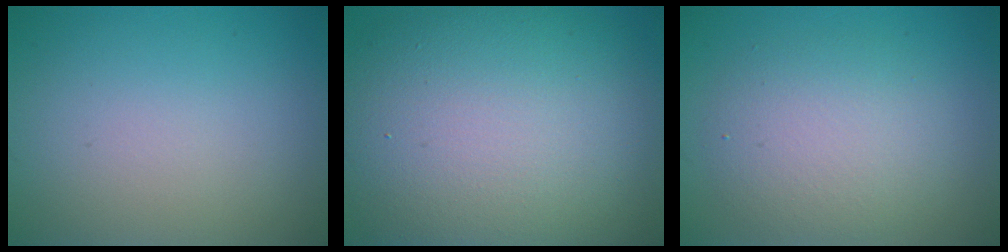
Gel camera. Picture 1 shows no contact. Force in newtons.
{"total": 14.5, "press": 14.5, "slide": 0.8}
{"total": 4.5, "press": 4.5, "slide": 0.5}